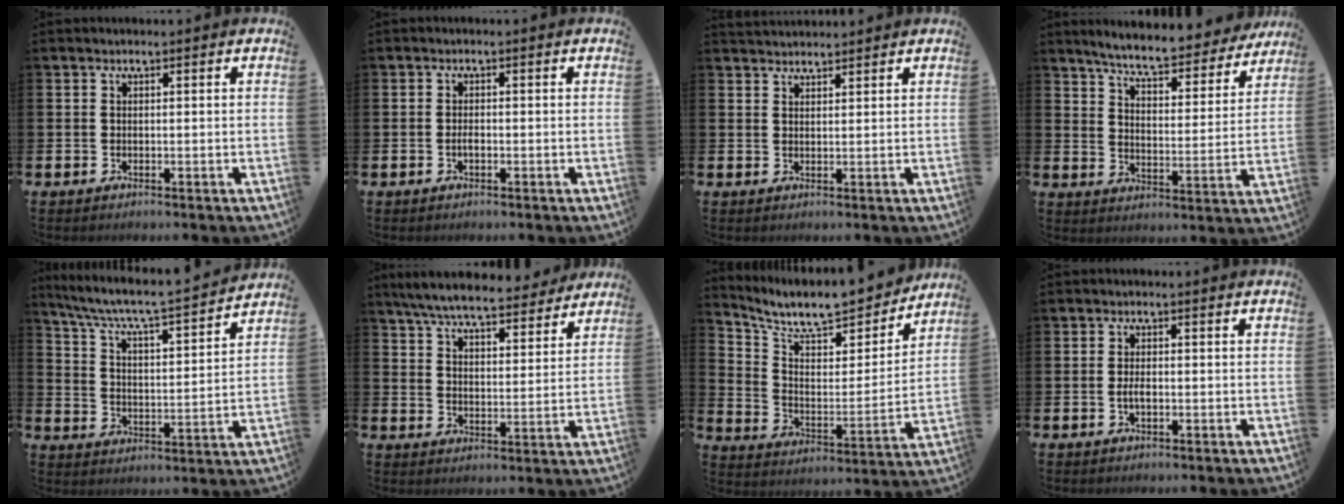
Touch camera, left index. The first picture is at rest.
{"total": 1.1, "force": [-0.3, 0.5, 0.9], "torque": [-0.014, -0.001, -0.008]}
{"total": 2.1, "force": [2.1, 0.5, 0.0], "torque": [0.005, -0.009, 0.036]}
{"total": 6.9, "force": [6.4, 0.7, 2.3], "torque": [-0.068, -0.047, 0.107]}
{"total": 6.6, "force": [6.0, 0.3, 2.6], "torque": [-0.081, -0.049, 0.096]}
{"total": 7.4, "force": [6.9, 1.2, 2.4], "torque": [-0.071, -0.039, 0.121]}
{"total": 9.3, "force": [8.4, 2.6, 3.2], "torque": [-0.091, -0.065, 0.142]}
{"total": 1.7, "force": [-0.4, 0.8, 1.5], "torque": [-0.024, 0.000, -0.008]}